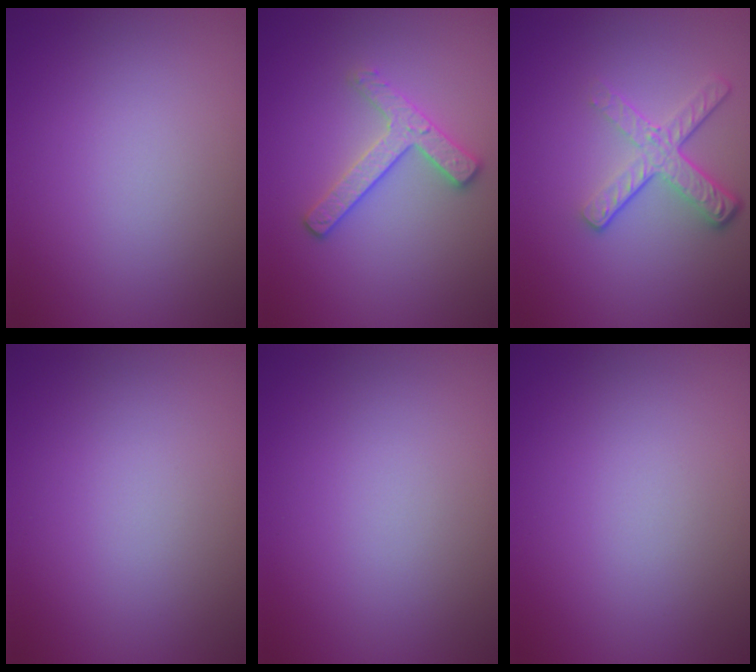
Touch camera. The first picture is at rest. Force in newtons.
{"total": 2.8, "press": 2.6, "slide": 1.1}
{"total": 4.1, "press": 2.7, "slide": 3.0}
{"total": 0.0}
{"total": 0.0}
{"total": 0.0}